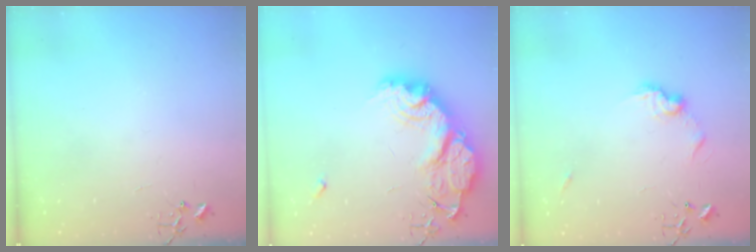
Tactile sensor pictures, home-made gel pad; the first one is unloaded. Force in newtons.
{"total": 25.2, "press": 25.1, "slide": 2.0}
{"total": 8.8, "press": 8.8, "slide": 0.4}